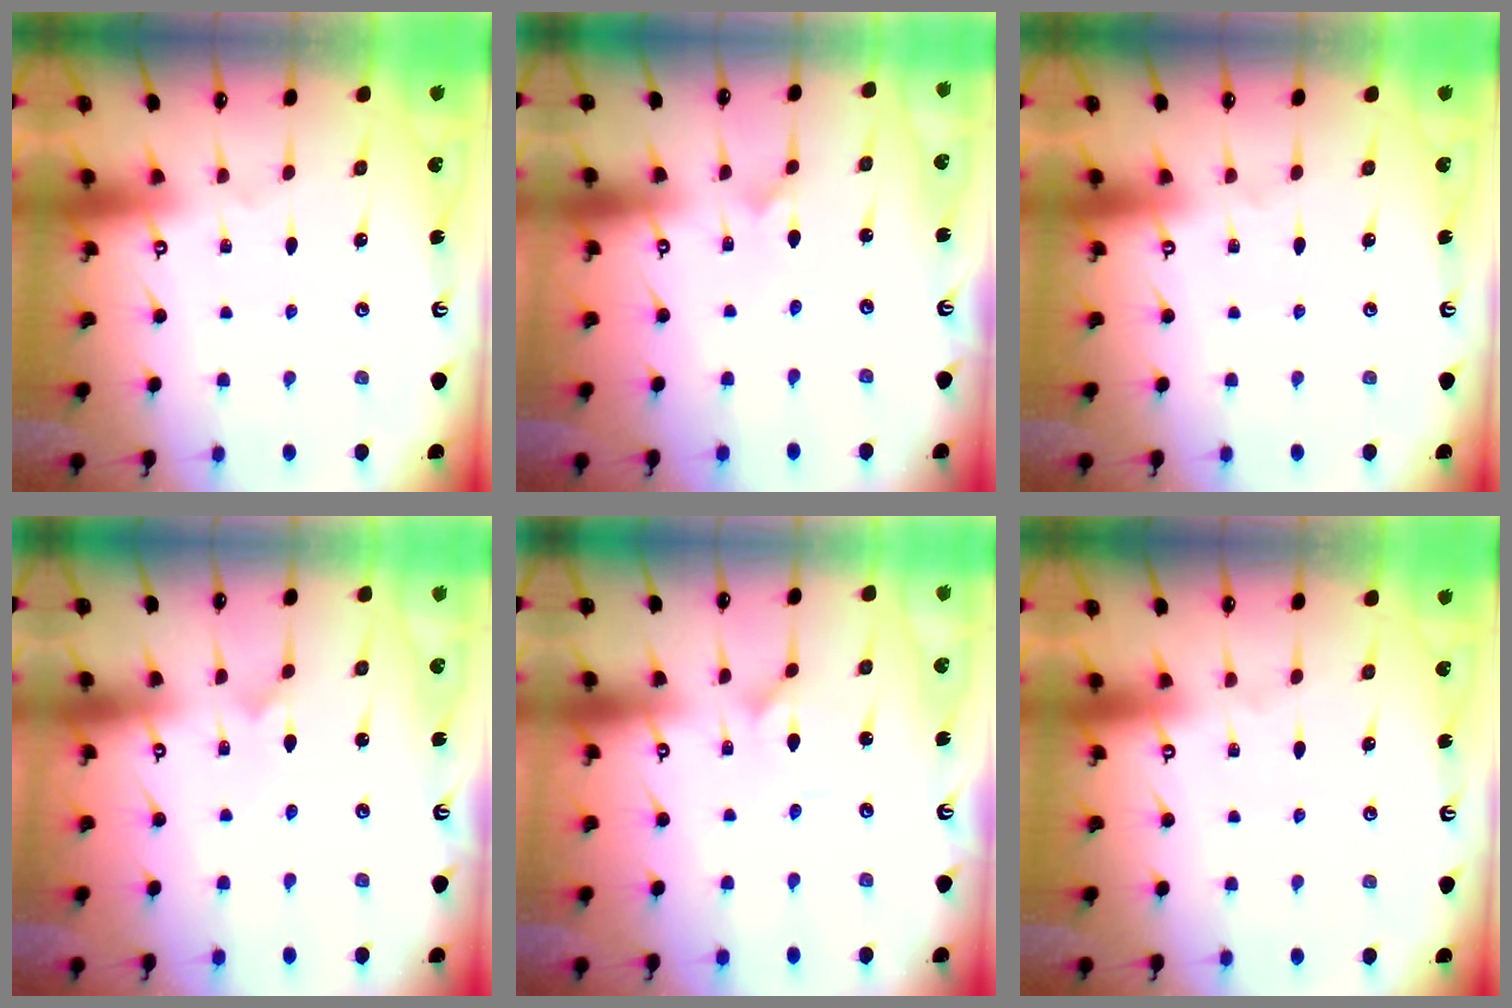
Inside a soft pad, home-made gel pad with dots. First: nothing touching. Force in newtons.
{"total": 0.6, "press": 0.6, "slide": 0.1}
{"total": 0.0}
{"total": 0.8, "press": 0.8, "slide": 0.1}
{"total": 0.9, "press": 0.9, "slide": 0.0}
{"total": 0.0}